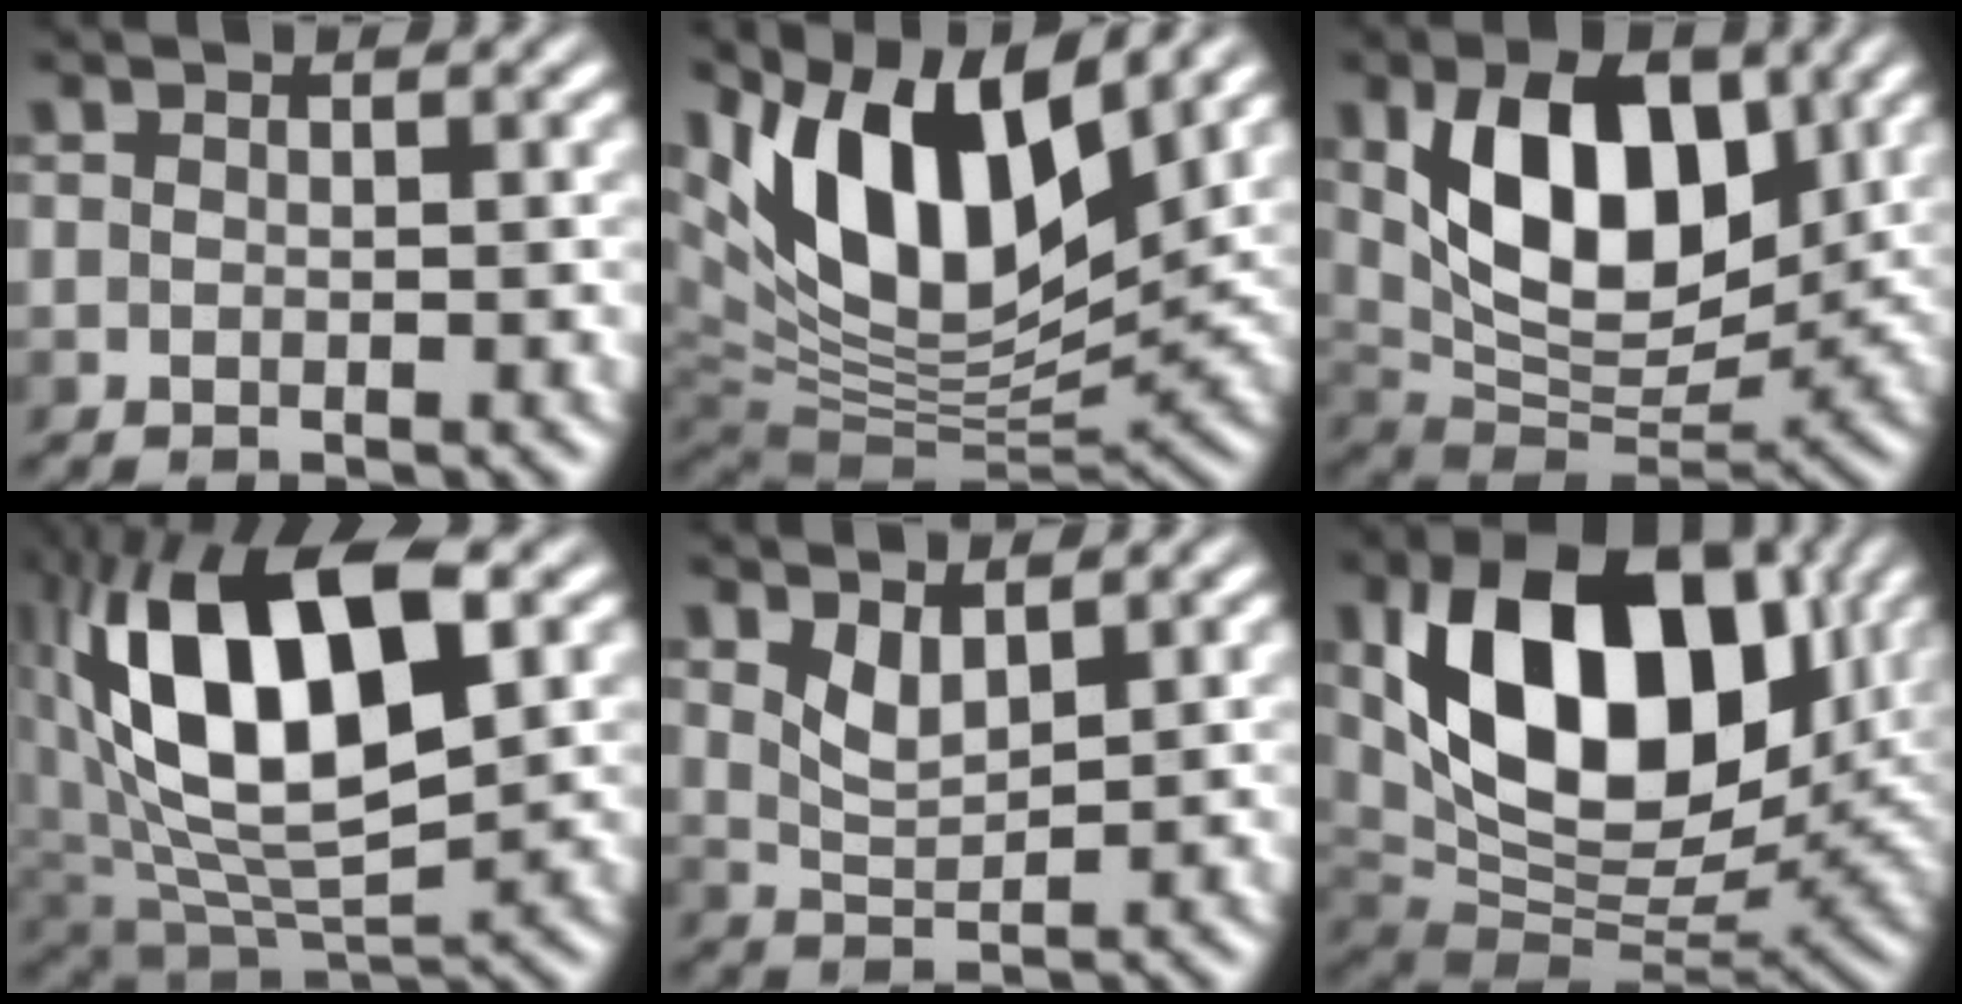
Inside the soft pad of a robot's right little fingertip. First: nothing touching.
{"total": 12.3, "force": [6.1, 5.2, 9.3], "torque": [-0.173, 0.025, 0.108]}
{"total": 9.4, "force": [2.2, 5.4, 7.4], "torque": [-0.127, -0.011, 0.038]}
{"total": 12.7, "force": [2.6, 6.4, 10.6], "torque": [-0.192, 0.014, 0.045]}
{"total": 1.8, "force": [0.9, 0.7, 1.4], "torque": [-0.038, -0.005, 0.020]}
{"total": 12.8, "force": [3.3, 7.9, 9.5], "torque": [-0.156, 0.005, 0.057]}